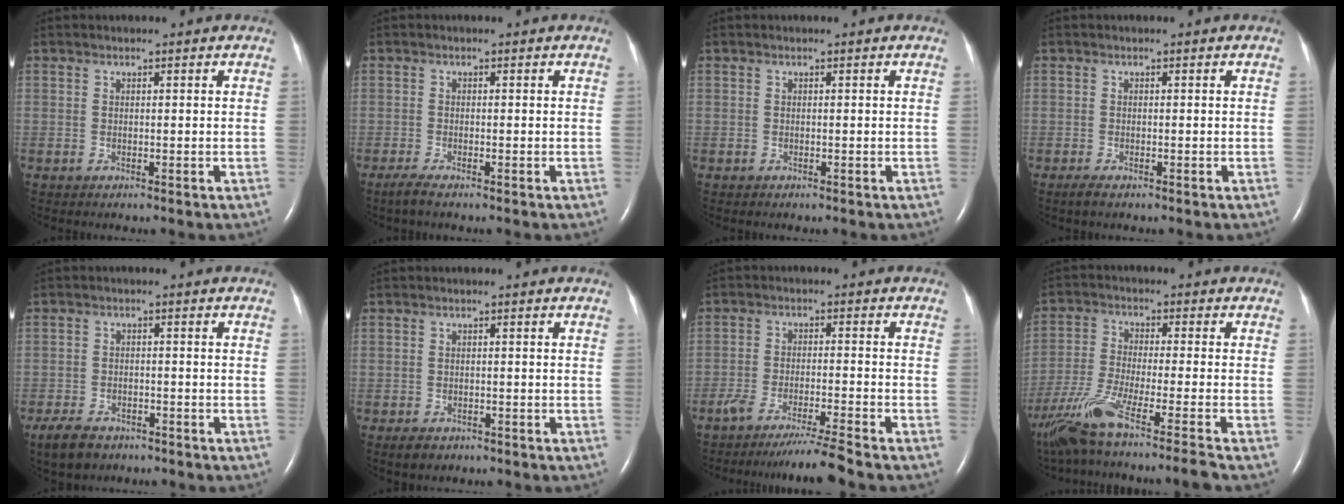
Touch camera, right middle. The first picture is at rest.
{"total": 1.9, "force": [-1.4, 0.0, 1.2], "torque": [-0.041, -0.009, -0.030]}
{"total": 0.0}
{"total": 1.3, "force": [-0.9, 0.3, 0.8], "torque": [-0.029, -0.005, -0.016]}
{"total": 6.0, "force": [-4.5, 3.1, 2.5], "torque": [-0.054, -0.005, -0.070]}
{"total": 2.3, "force": [-1.6, 1.4, 0.9], "torque": [-0.021, -0.001, -0.016]}
{"total": 6.9, "force": [-5.9, -1.7, 3.2], "torque": [-0.049, -0.026, -0.102]}
{"total": 17.0, "force": [-13.2, -1.7, 10.5], "torque": [-0.205, -0.045, -0.229]}